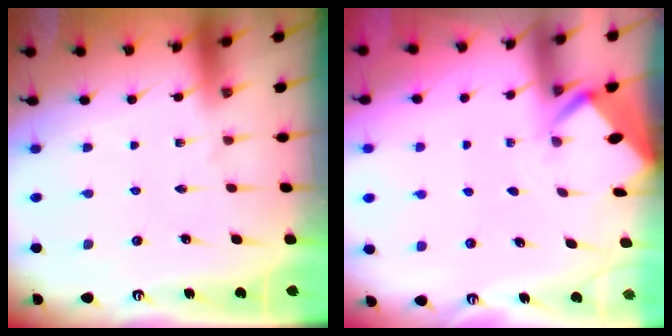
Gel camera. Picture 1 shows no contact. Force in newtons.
{"total": 2.5, "press": 2.5, "slide": 0.2}